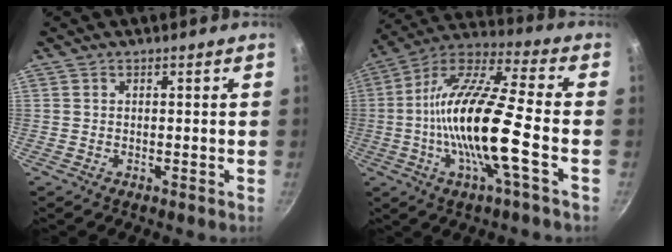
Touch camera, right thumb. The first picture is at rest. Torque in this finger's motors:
{"motor_torque": [0.56, 1.41, 2.49, -0.27, 0.89]}